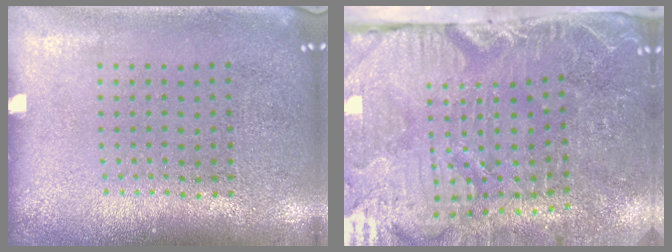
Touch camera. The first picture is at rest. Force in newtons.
{"total": 4.4, "press": 3.9, "slide": 1.9}